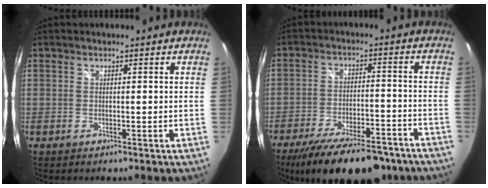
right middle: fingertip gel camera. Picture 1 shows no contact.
{"total": 20.6, "force": [-16.1, 6.9, 10.8], "torque": [-0.201, -0.030, -0.229]}